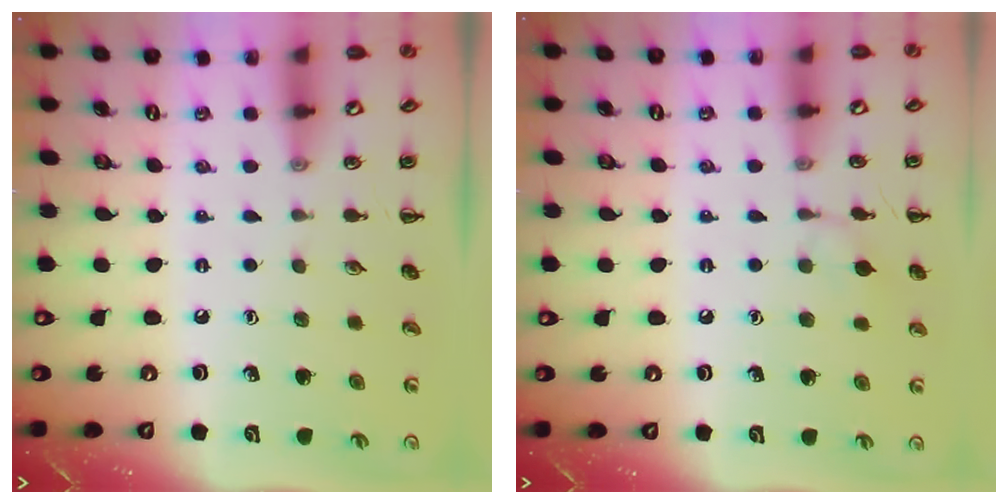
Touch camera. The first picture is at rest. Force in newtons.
{"total": 5.4, "press": 5.1, "slide": 1.9}